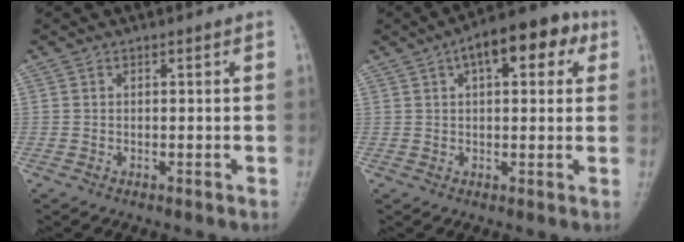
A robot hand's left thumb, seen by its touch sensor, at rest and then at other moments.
{"total": 11.9, "force": [4.7, 5.5, 9.4], "torque": [-0.099, 0.018, 0.057]}